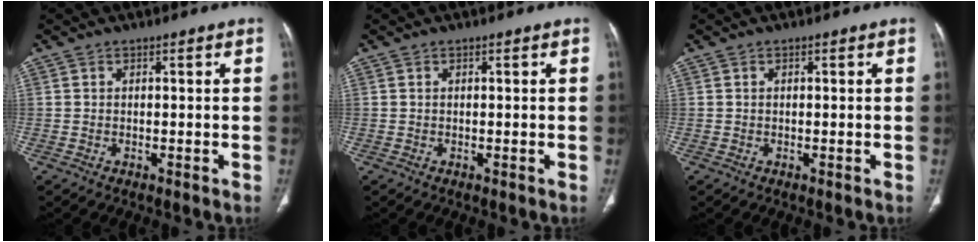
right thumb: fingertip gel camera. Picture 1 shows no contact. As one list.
[{"total": 0.0}, {"total": 0.0}]